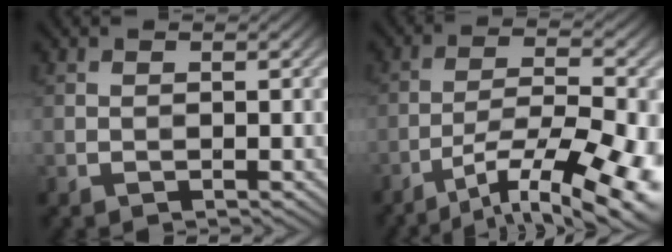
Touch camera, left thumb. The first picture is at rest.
{"total": 15.5, "force": [-9.5, 4.2, 11.4], "torque": [-0.185, -0.021, -0.127]}